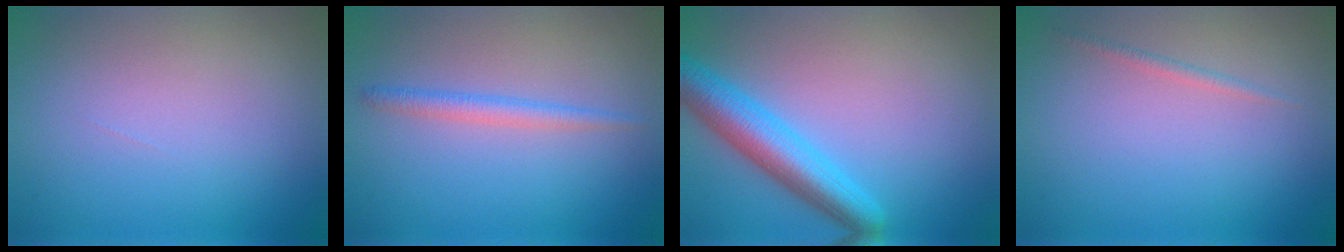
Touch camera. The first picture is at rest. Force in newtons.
{"total": 1.7, "press": 1.7, "slide": 0.1}
{"total": 5.6, "press": 5.6, "slide": 0.2}
{"total": 0.7, "press": 0.7, "slide": 0.1}